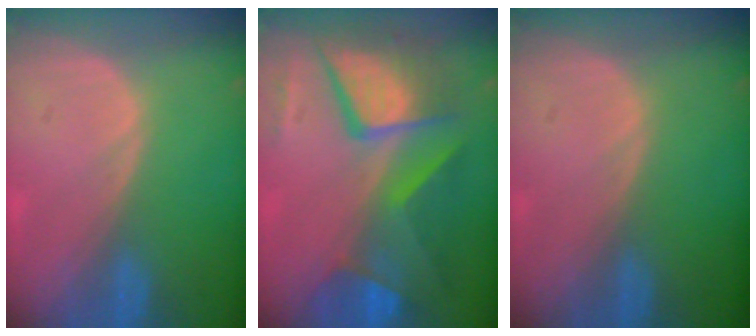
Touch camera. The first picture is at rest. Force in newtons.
{"total": 11.5, "press": 11.4, "slide": 1.3}
{"total": 0.0}